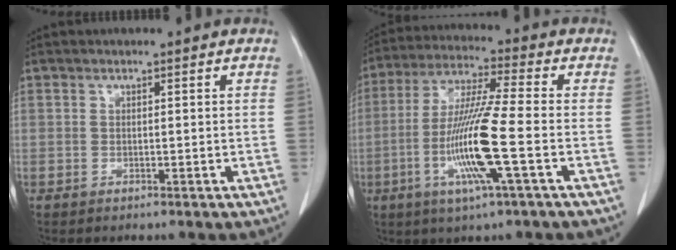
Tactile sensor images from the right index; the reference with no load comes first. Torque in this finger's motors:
{"motor_torque": [2.14, 0.00, 1.05, 0.20]}